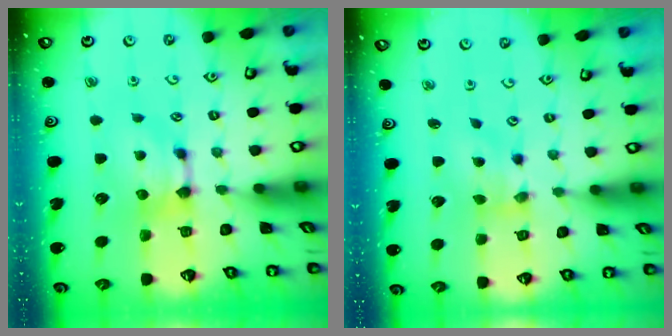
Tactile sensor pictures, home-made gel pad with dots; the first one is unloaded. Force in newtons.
{"total": 1.0, "press": 0.2, "slide": 0.9}